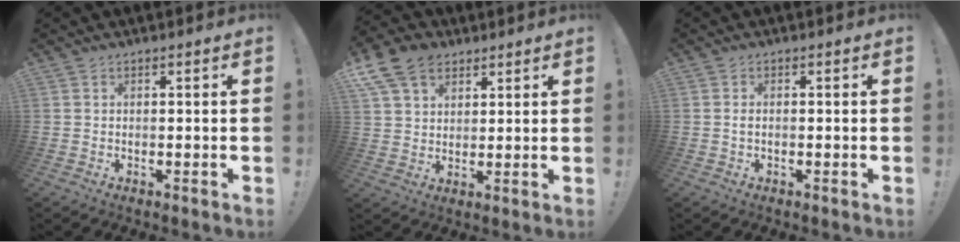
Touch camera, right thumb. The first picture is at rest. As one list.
[{"total": 12.3, "force": [6.7, 8.6, 5.7], "torque": [-0.093, -0.024, 0.133]}, {"total": 1.1, "force": [-0.5, 0.4, 0.9], "torque": [-0.024, 0.006, -0.007]}]